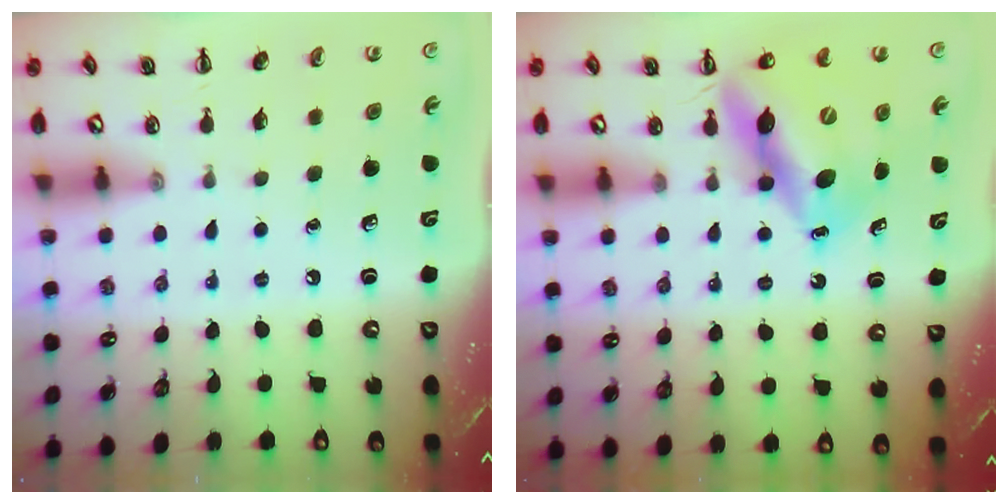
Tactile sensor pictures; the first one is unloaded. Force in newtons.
{"total": 13.5, "press": 12.9, "slide": 4.1}